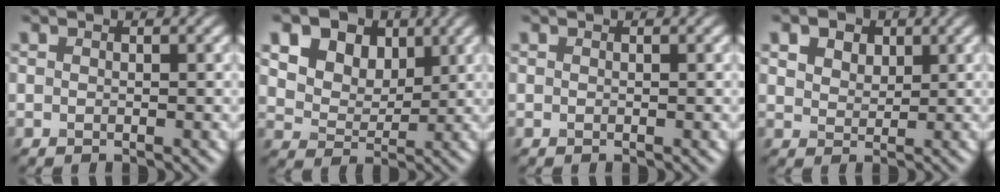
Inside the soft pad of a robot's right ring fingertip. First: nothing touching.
{"total": 14.2, "force": [6.9, 10.2, 6.9], "torque": [-0.151, 0.038, 0.121]}
{"total": 0.0}
{"total": 6.1, "force": [3.5, 3.8, 3.2], "torque": [-0.060, 0.014, 0.043]}